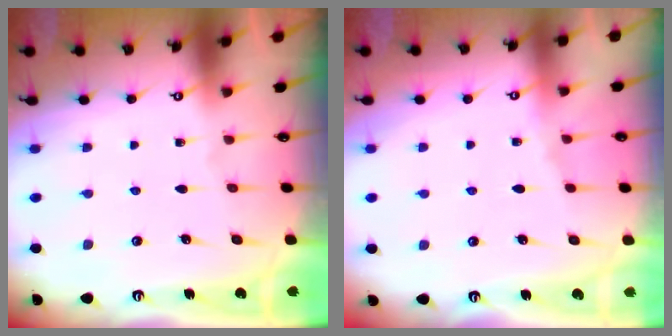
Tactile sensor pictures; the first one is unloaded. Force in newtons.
{"total": 3.5, "press": 3.4, "slide": 0.7}